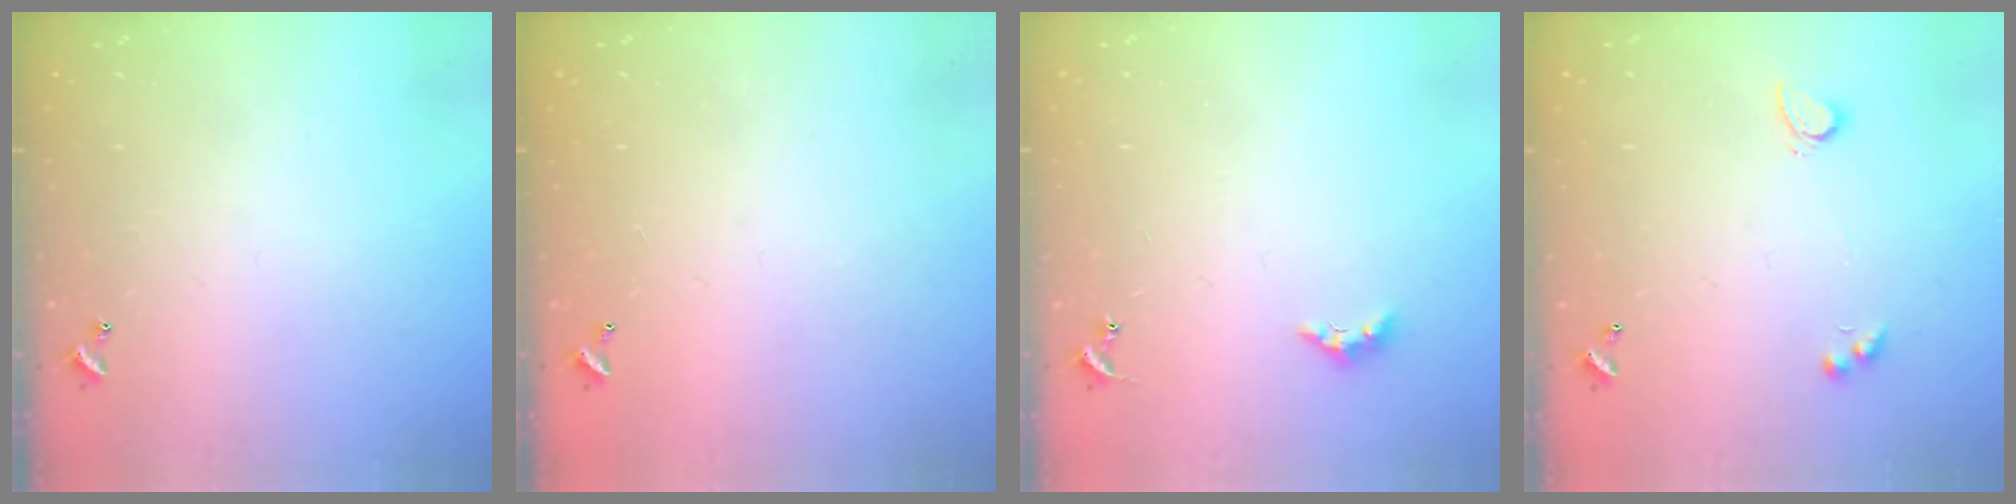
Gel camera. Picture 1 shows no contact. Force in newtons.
{"total": 3.0, "press": 3.0, "slide": 0.1}
{"total": 3.2, "press": 3.2, "slide": 0.5}
{"total": 3.0, "press": 2.5, "slide": 1.6}